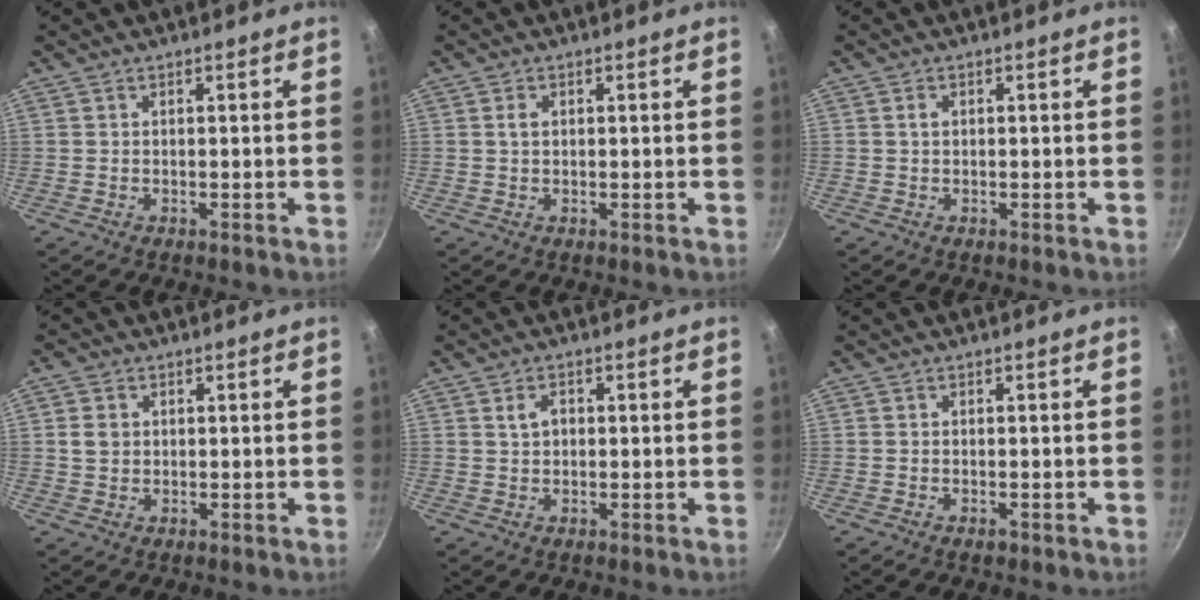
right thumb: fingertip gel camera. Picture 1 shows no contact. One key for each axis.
{"total": 1.4, "fx": 0.3, "fy": 1.0, "fz": 0.9, "tx": -0.016, "ty": 0.003, "tz": 0.006}
{"total": 1.0, "fx": 0.1, "fy": 0.9, "fz": 0.5, "tx": -0.004, "ty": 0.003, "tz": 0.002}
{"total": 3.0, "fx": 0.6, "fy": 2.4, "fz": 1.7, "tx": -0.025, "ty": 0.002, "tz": 0.009}
{"total": 2.6, "fx": 0.5, "fy": 1.9, "fz": 1.7, "tx": -0.022, "ty": 0.006, "tz": 0.009}
{"total": 0.9, "fx": -0.5, "fy": 0.3, "fz": 0.6, "tx": -0.009, "ty": 0.002, "tz": -0.006}